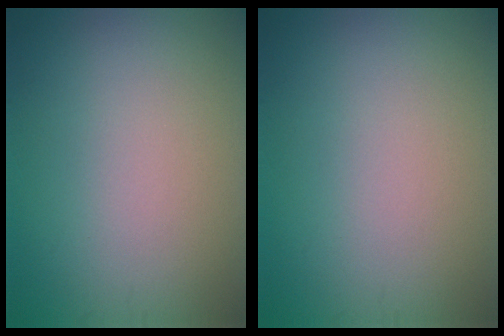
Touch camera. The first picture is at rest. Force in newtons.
{"total": 0.0}